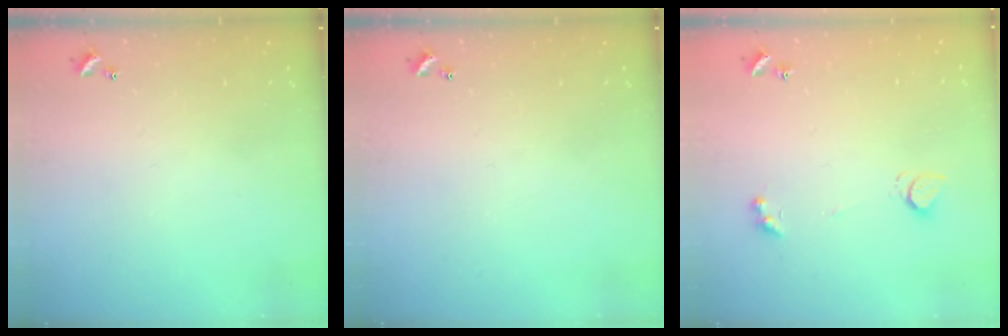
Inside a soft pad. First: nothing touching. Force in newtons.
{"total": 0.0}
{"total": 1.4, "press": 1.2, "slide": 0.6}